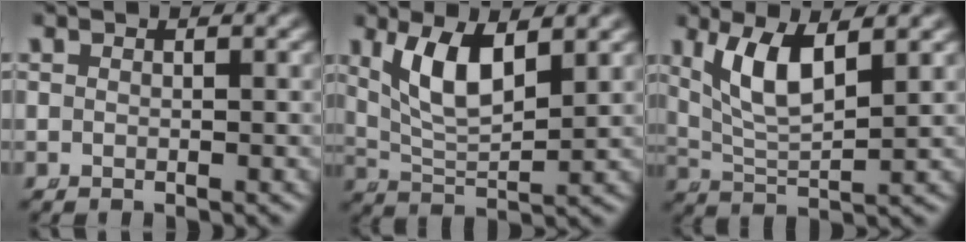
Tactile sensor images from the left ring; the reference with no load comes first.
{"total": 5.5, "force": [2.2, 2.4, 4.4], "torque": [-0.095, -0.011, 0.051]}
{"total": 5.4, "force": [2.2, 2.3, 4.4], "torque": [-0.098, -0.010, 0.050]}